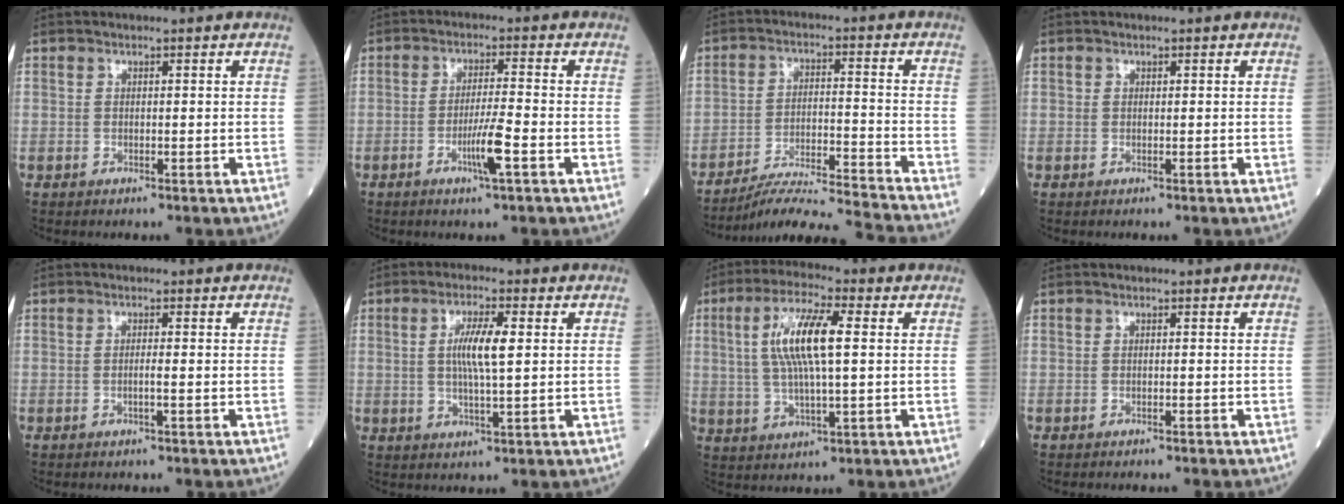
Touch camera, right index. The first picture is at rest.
{"total": 5.0, "force": [-2.0, -0.3, 4.5], "torque": [-0.087, -0.008, -0.037]}
{"total": 13.0, "force": [-12.3, -2.4, 3.5], "torque": [-0.048, -0.006, -0.202]}
{"total": 0.0}
{"total": 0.9, "force": [-0.2, -0.2, 0.8], "torque": [-0.016, 0.001, -0.004]}
{"total": 6.1, "force": [1.0, 0.6, 6.0], "torque": [-0.117, 0.002, 0.021]}
{"total": 10.4, "force": [1.9, 1.8, 10.1], "torque": [-0.207, 0.010, 0.039]}
{"total": 1.4, "force": [-1.2, 0.2, 0.7], "torque": [-0.014, -0.002, -0.011]}